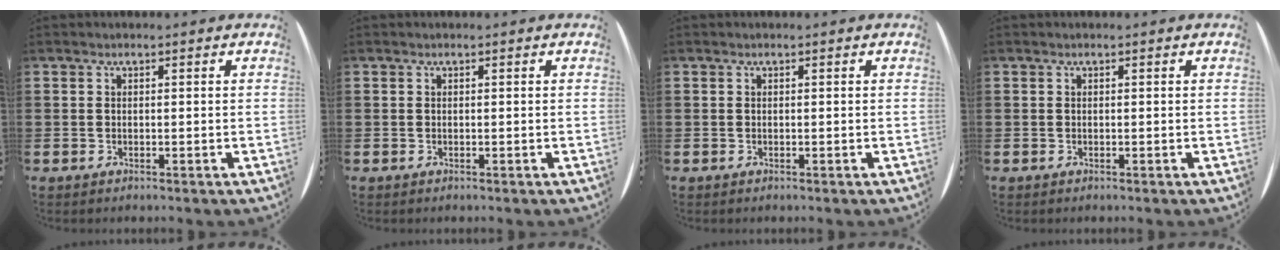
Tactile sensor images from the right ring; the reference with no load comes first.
{"total": 0.0}
{"total": 0.0}
{"total": 0.0}